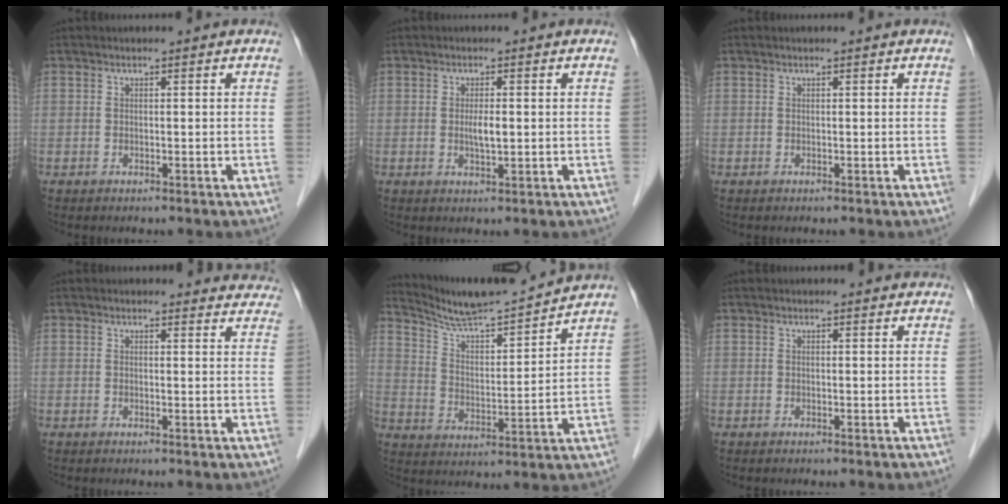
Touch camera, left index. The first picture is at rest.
{"total": 2.2, "force": [0.0, 0.4, 2.1], "torque": [-0.042, -0.001, 0.001]}
{"total": 0.0}
{"total": 9.8, "force": [9.4, 2.6, 0.9], "torque": [0.034, -0.004, 0.069]}
{"total": 12.8, "force": [12.4, -1.2, 2.8], "torque": [-0.059, -0.002, 0.209]}
{"total": 2.8, "force": [2.6, 0.5, 0.6], "torque": [-0.011, 0.015, 0.024]}